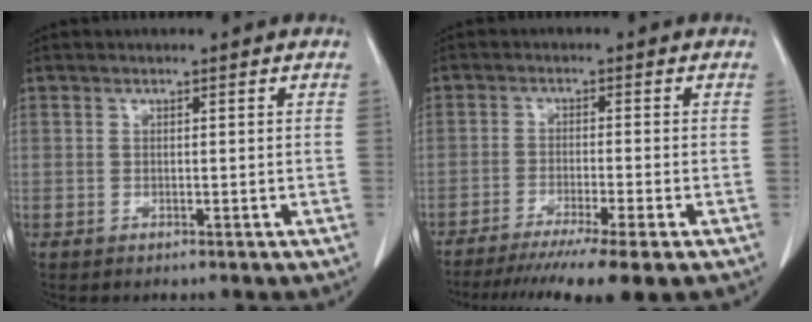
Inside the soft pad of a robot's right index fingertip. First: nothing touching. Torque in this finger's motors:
{"motor_torque": [1.13, -1.01, 0.35, 0.12]}